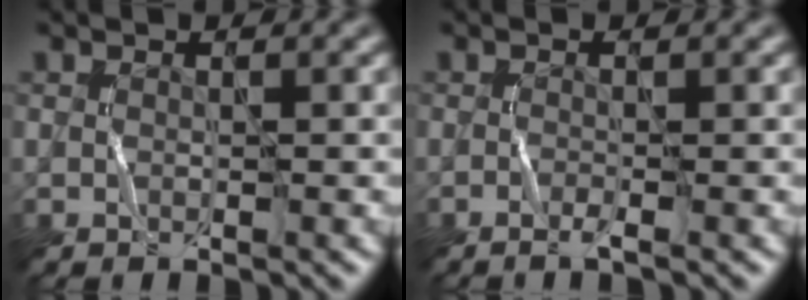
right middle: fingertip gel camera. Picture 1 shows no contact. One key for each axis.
{"total": 0.8, "fx": -0.7, "fy": -0.1, "fz": 0.4, "tx": -0.009, "ty": -0.002, "tz": -0.014}